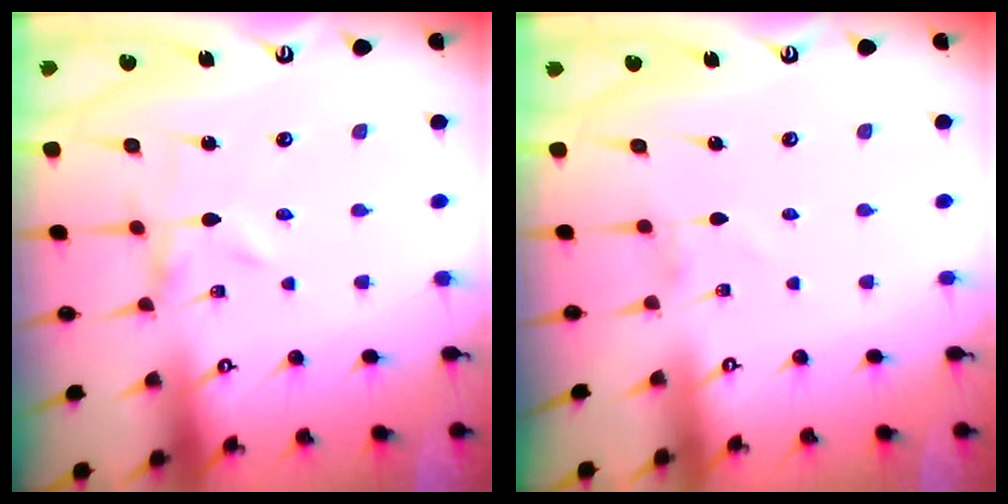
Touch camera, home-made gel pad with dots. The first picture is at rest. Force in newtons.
{"total": 0.0}